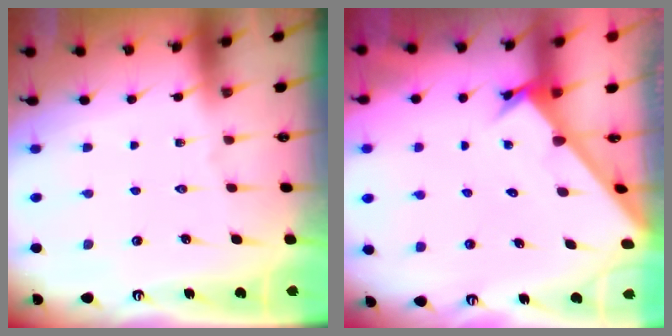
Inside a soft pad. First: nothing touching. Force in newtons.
{"total": 2.6, "press": 2.6, "slide": 0.3}